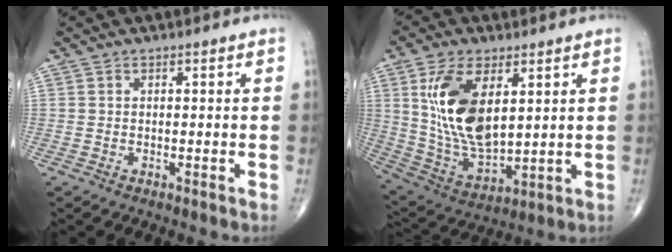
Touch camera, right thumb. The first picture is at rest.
{"total": 16.3, "force": [4.7, 8.2, 13.3], "torque": [-0.250, -0.024, 0.104]}